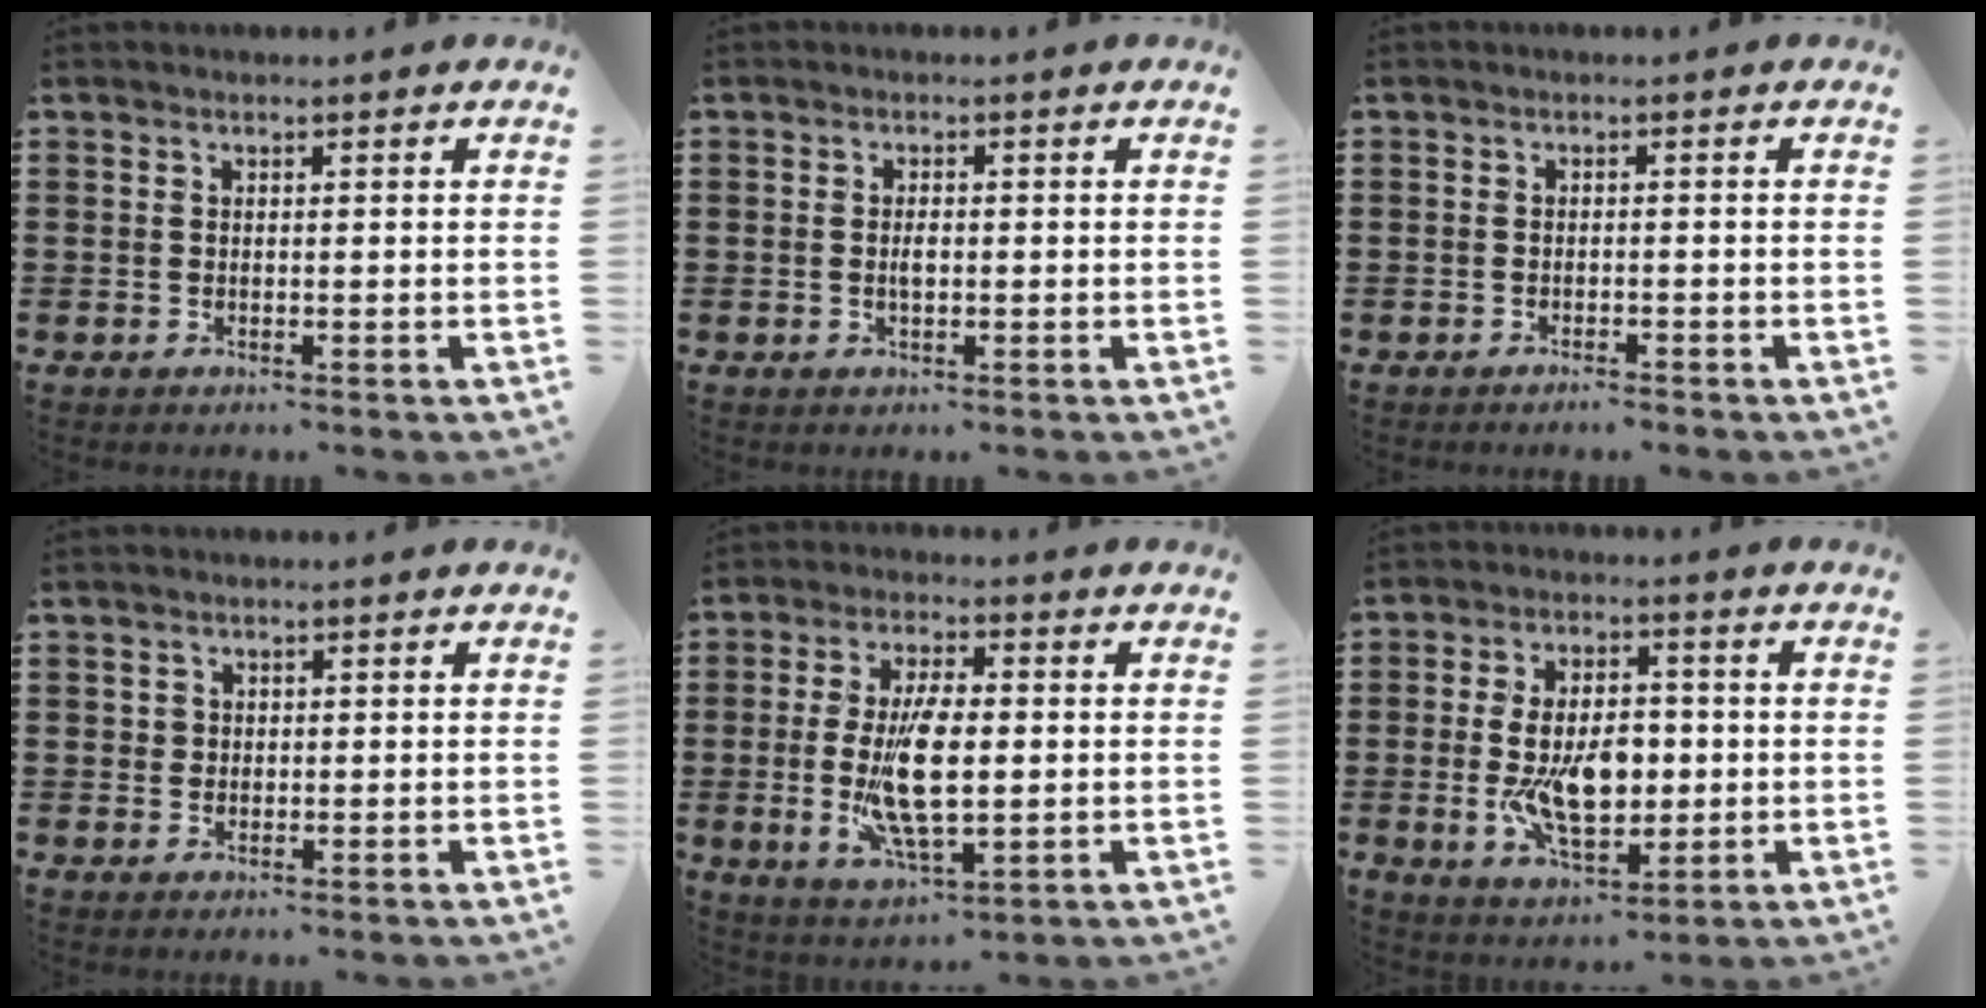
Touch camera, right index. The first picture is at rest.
{"total": 1.8, "force": [-0.1, 0.6, 1.6], "torque": [-0.032, 0.002, -0.002]}
{"total": 1.1, "force": [-1.0, -0.1, 0.3], "torque": [-0.009, -0.002, -0.020]}
{"total": 0.8, "force": [0.3, 0.8, 0.2], "torque": [-0.005, 0.002, 0.006]}
{"total": 11.5, "force": [-0.5, 4.3, 10.6], "torque": [-0.226, -0.013, -0.009]}
{"total": 10.5, "force": [-1.0, 5.7, 8.8], "torque": [-0.162, -0.003, -0.023]}